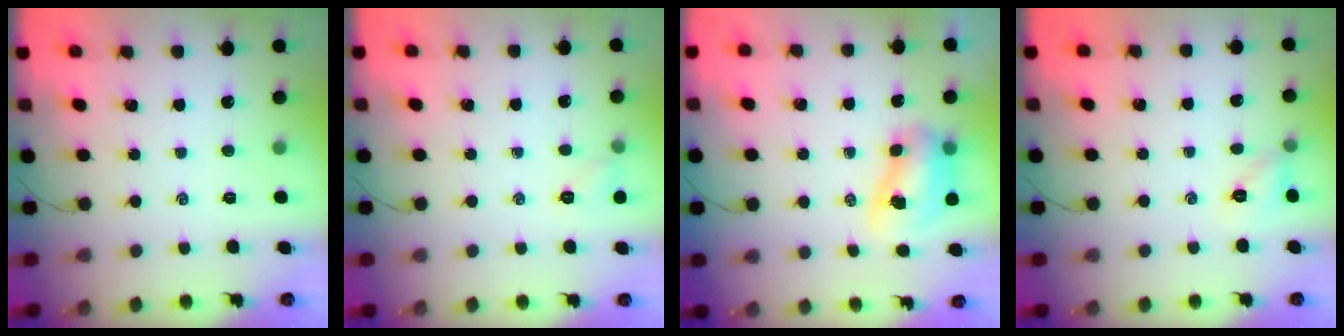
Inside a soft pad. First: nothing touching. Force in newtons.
{"total": 5.5, "press": 5.3, "slide": 1.5}
{"total": 9.0, "press": 8.9, "slide": 1.7}
{"total": 6.3, "press": 6.2, "slide": 0.7}